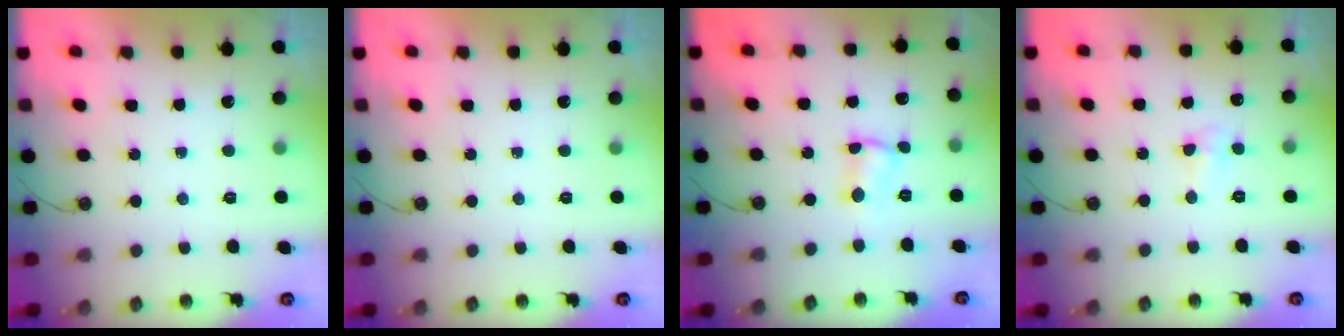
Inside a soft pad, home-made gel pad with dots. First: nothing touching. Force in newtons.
{"total": 0.0}
{"total": 2.6, "press": 2.6, "slide": 0.5}
{"total": 4.1, "press": 4.1, "slide": 0.7}